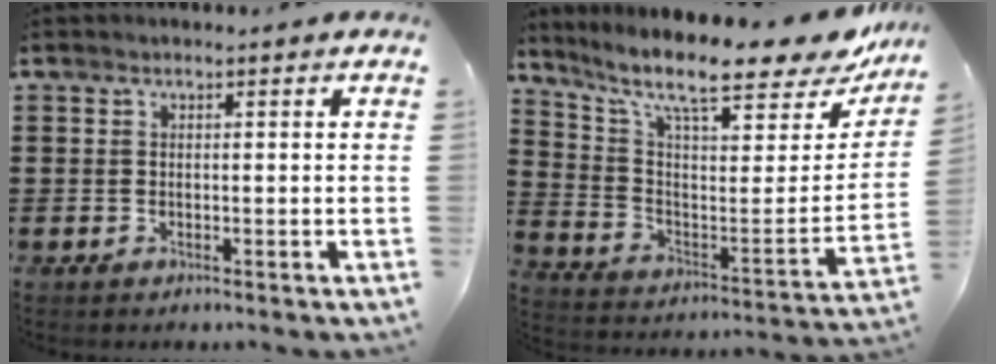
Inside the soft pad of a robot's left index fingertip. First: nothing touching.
{"total": 11.3, "force": [8.8, 2.2, 6.8], "torque": [-0.145, -0.067, 0.143]}